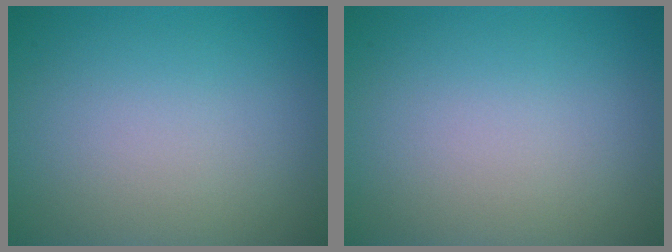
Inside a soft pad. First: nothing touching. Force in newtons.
{"total": 0.0}